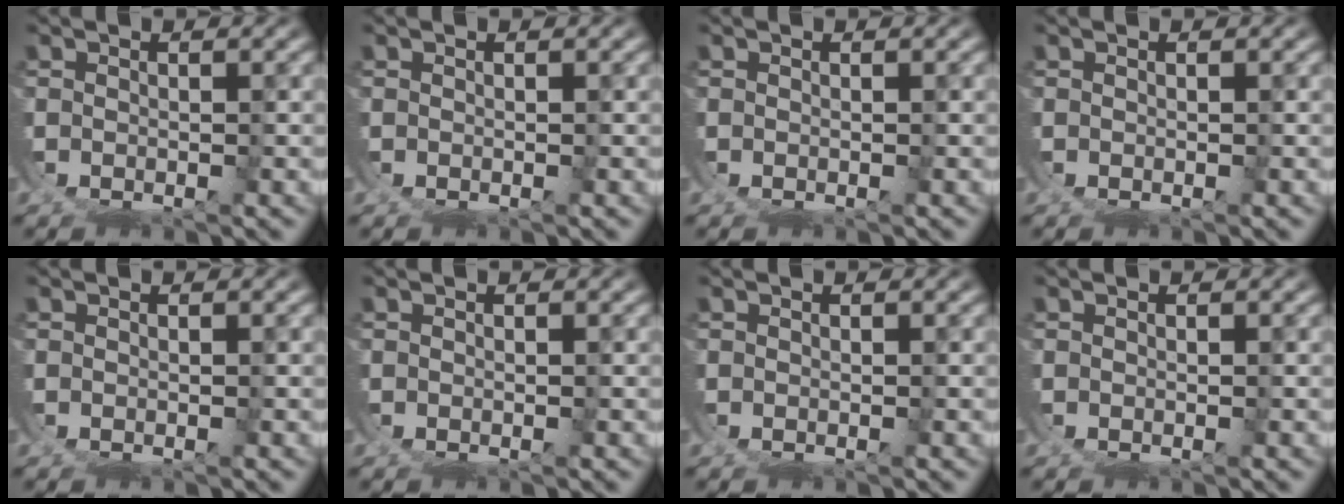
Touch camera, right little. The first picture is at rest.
{"total": 0.0}
{"total": 0.0}
{"total": 0.0}
{"total": 0.0}
{"total": 0.0}
{"total": 0.0}
{"total": 0.0}